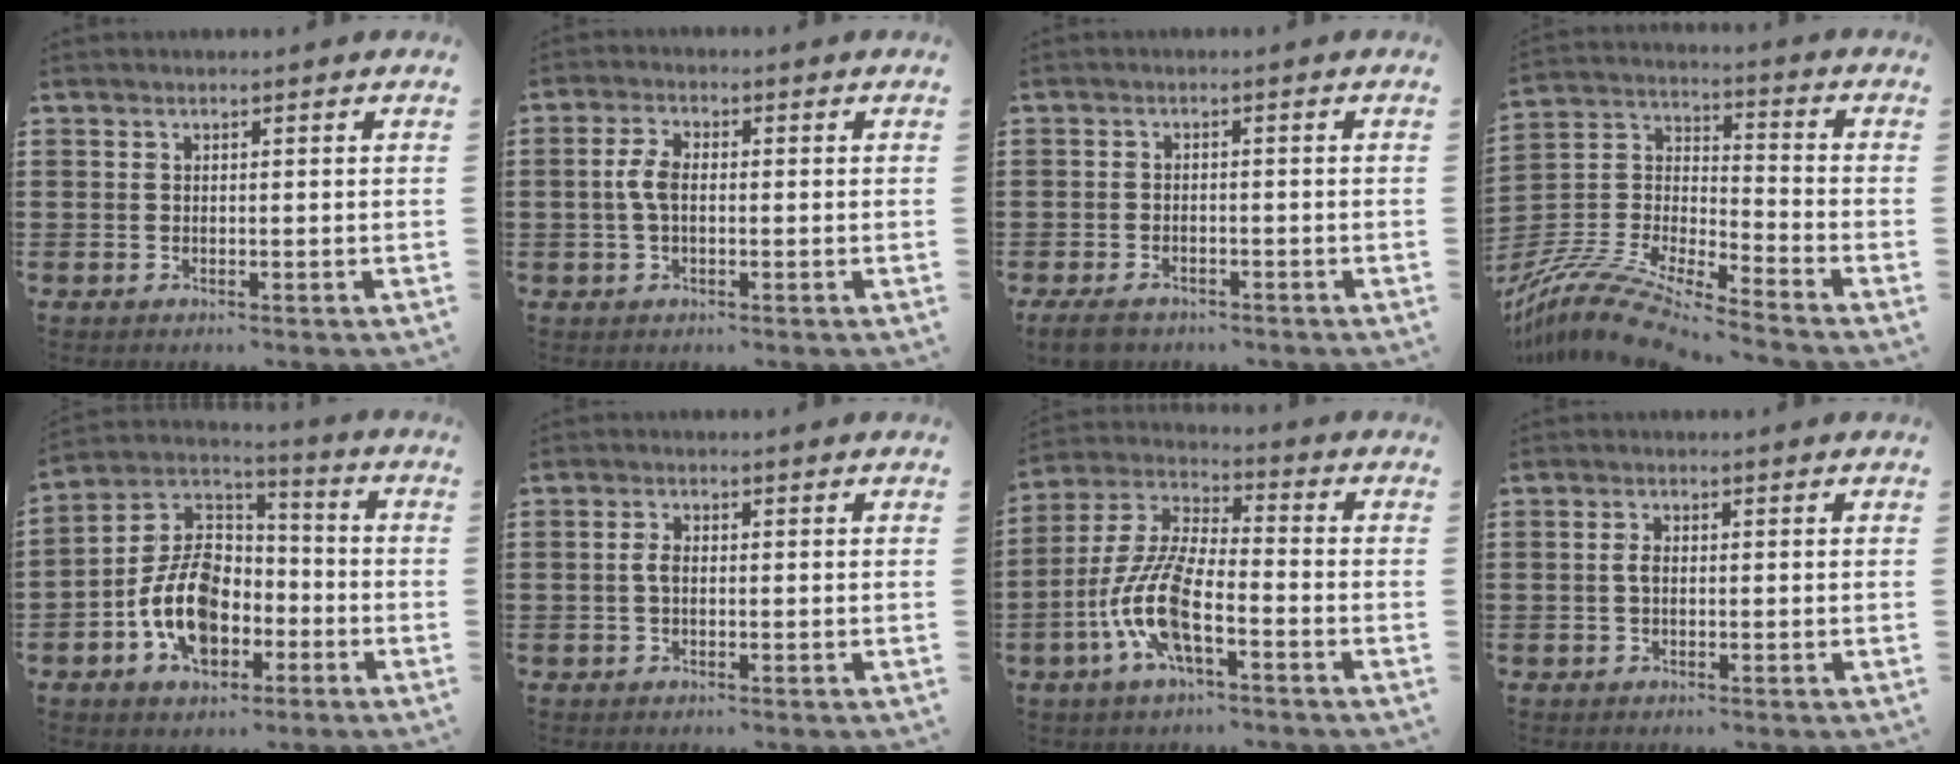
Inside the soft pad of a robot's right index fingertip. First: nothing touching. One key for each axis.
{"total": 3.9, "fx": -0.1, "fy": 2.0, "fz": 3.4, "tx": -0.081, "ty": 0.001, "tz": -0.008}
{"total": 2.5, "fx": -2.2, "fy": 0.7, "fz": 0.8, "tx": -0.031, "ty": -0.005, "tz": -0.050}
{"total": 11.2, "fx": -10.2, "fy": 1.2, "fz": 4.6, "tx": -0.110, "ty": 0.009, "tz": -0.209}
{"total": 12.0, "fx": -4.5, "fy": 7.9, "fz": 7.8, "tx": -0.191, "ty": 0.009, "tz": -0.089}
{"total": 2.0, "fx": -0.2, "fy": 1.0, "fz": 1.8, "tx": -0.042, "ty": -0.001, "tz": -0.006}
{"total": 11.2, "fx": -4.3, "fy": 3.5, "fz": 9.7, "tx": -0.236, "ty": -0.015, "tz": -0.088}
{"total": 1.6, "fx": -0.1, "fy": 0.7, "fz": 1.4, "tx": -0.036, "ty": -0.001, "tz": -0.006}